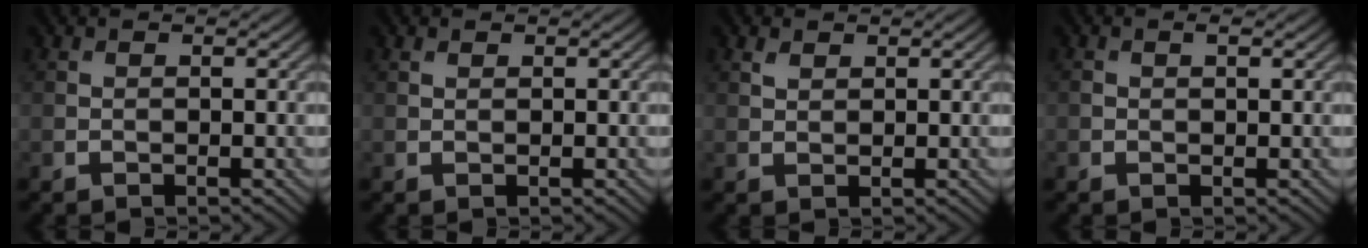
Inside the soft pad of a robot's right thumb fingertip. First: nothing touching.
{"total": 0.6, "force": [0.5, 0.3, 0.2], "torque": [-0.005, 0.000, 0.011]}
{"total": 1.2, "force": [0.9, 0.7, 0.5], "torque": [-0.013, -0.001, 0.019]}
{"total": 1.2, "force": [0.4, 0.5, 1.0], "torque": [-0.019, 0.000, 0.007]}